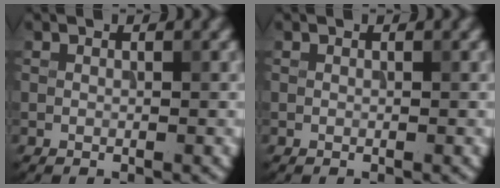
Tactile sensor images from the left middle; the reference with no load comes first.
{"total": 0.0}